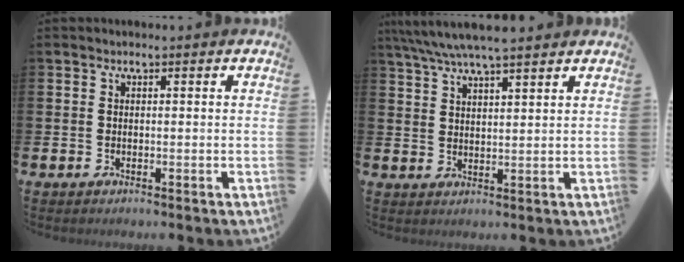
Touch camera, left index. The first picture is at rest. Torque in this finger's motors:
{"motor_torque": [0.37, -0.46, 0.96, 0.21]}